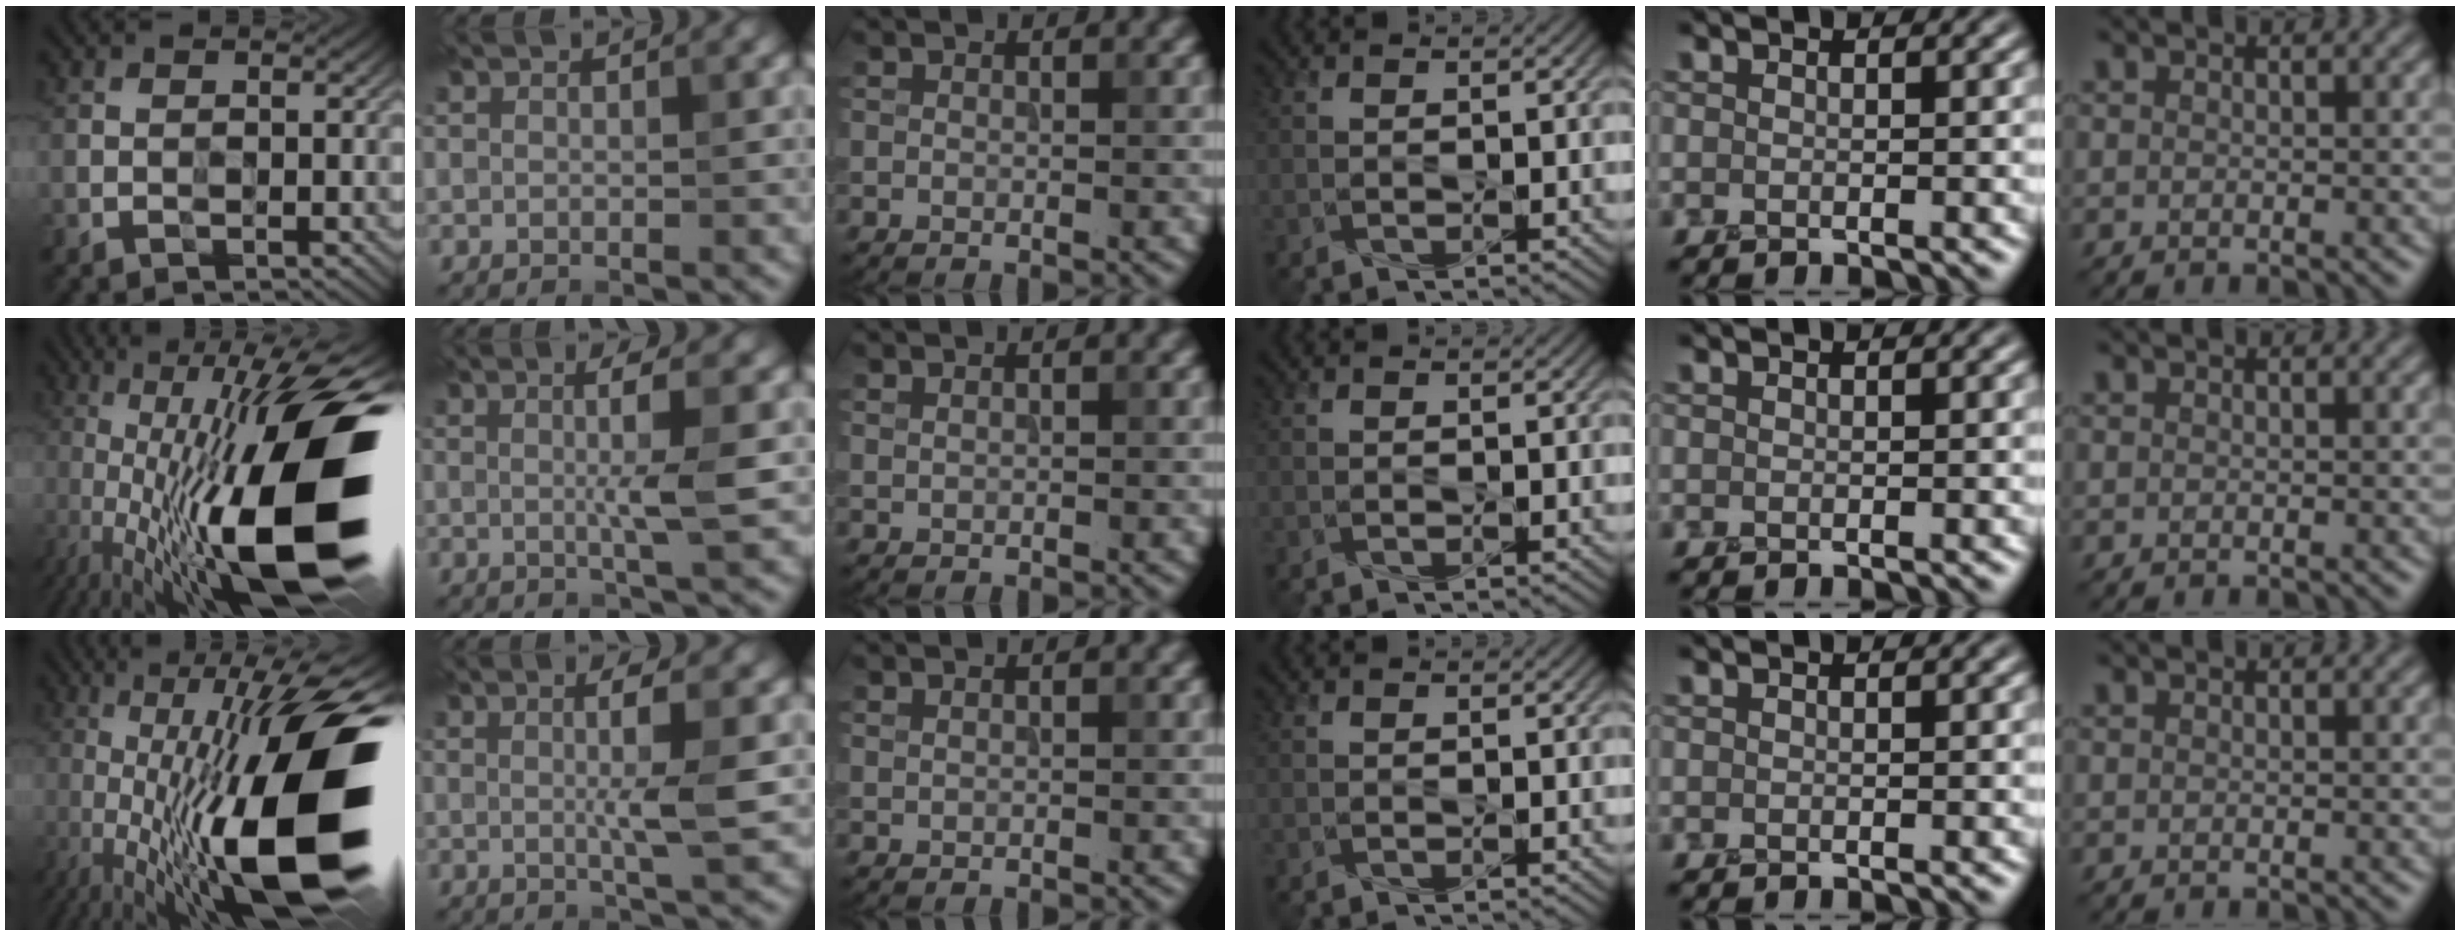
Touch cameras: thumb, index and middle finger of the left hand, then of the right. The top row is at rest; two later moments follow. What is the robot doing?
{"motion": "press", "object": "grip strengthener"}